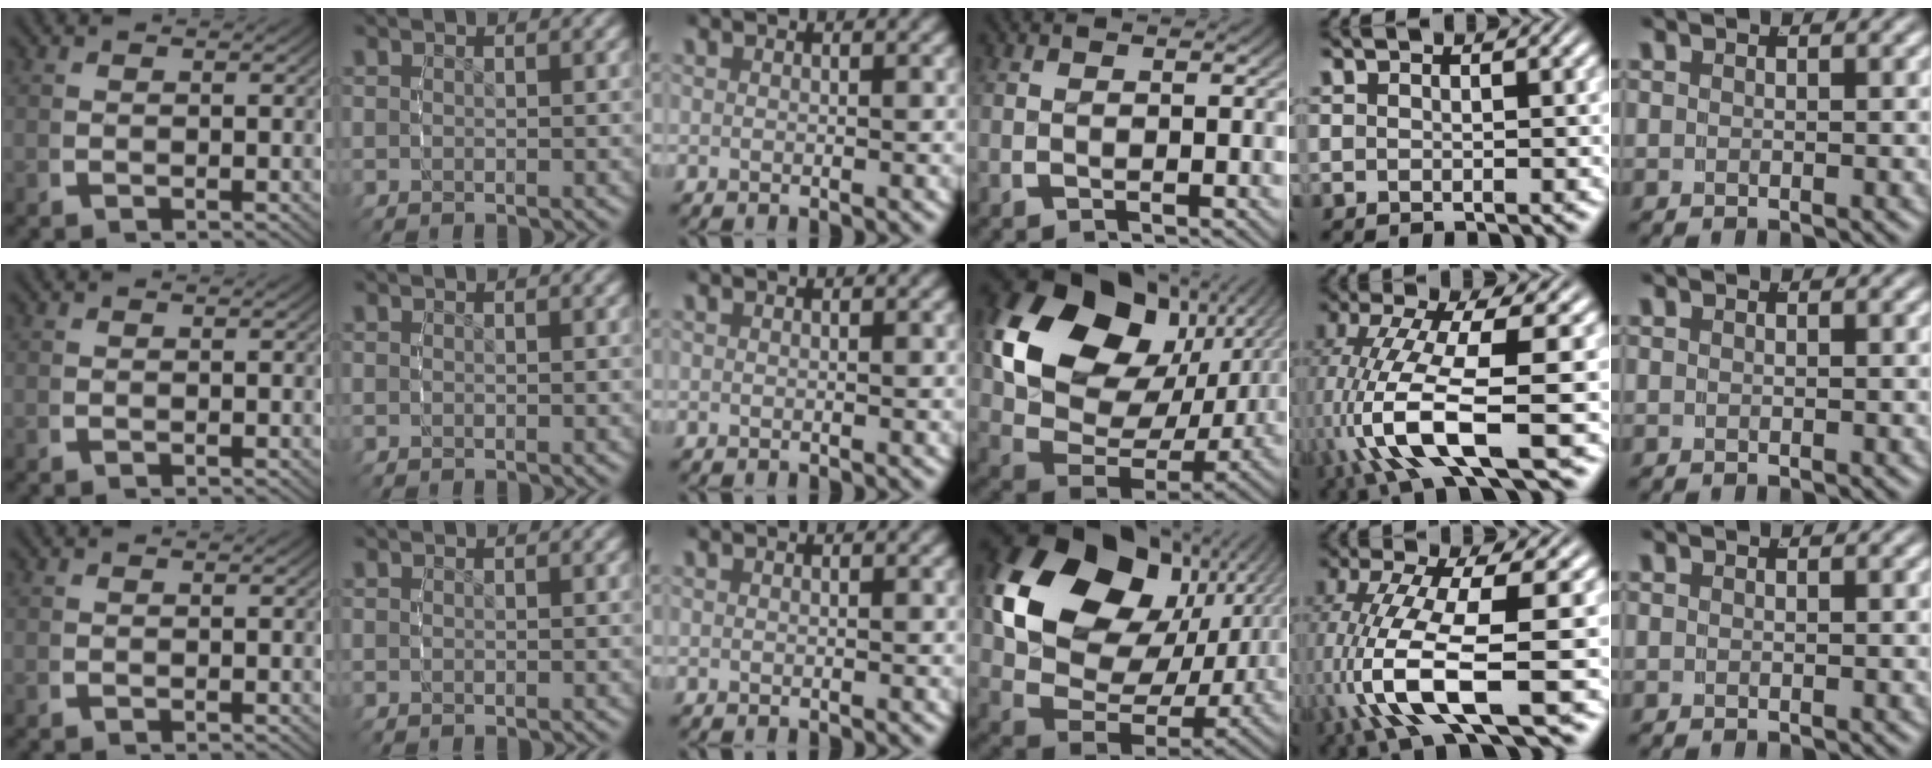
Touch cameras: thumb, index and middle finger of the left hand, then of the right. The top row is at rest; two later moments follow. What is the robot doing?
{"motion": "grasp_and_lifting", "object": "bowl"}